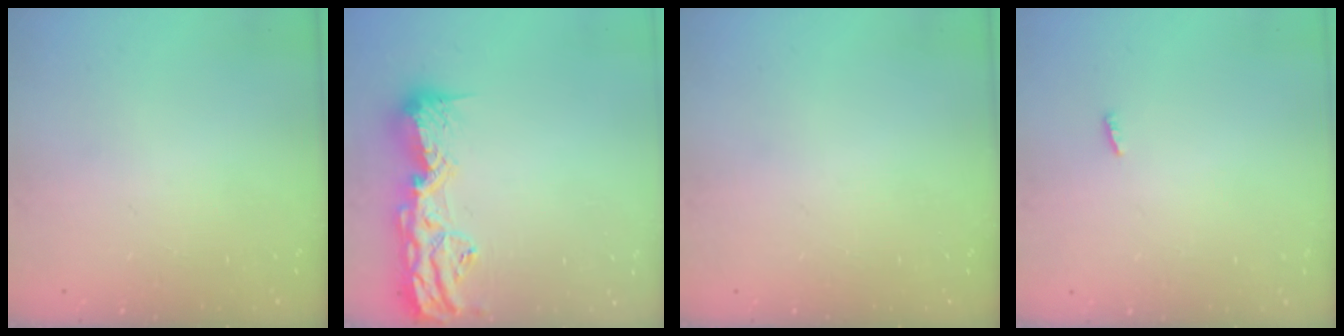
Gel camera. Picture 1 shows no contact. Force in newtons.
{"total": 16.3, "press": 15.9, "slide": 3.5}
{"total": 0.0}
{"total": 2.3, "press": 2.1, "slide": 0.8}